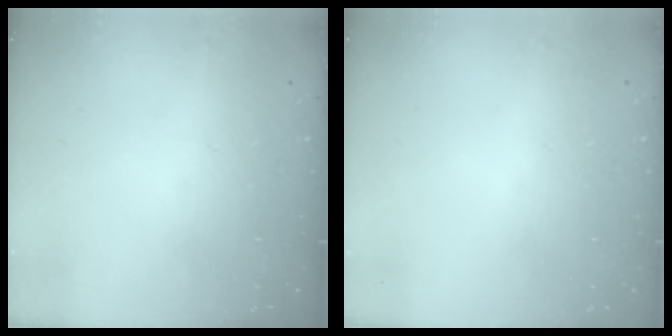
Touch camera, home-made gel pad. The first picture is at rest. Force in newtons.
{"total": 0.8, "press": 0.8, "slide": 0.1}